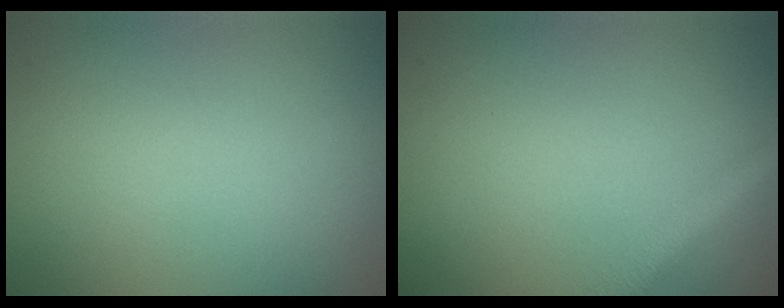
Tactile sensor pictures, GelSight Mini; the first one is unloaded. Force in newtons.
{"total": 2.7, "press": 2.7, "slide": 0.2}